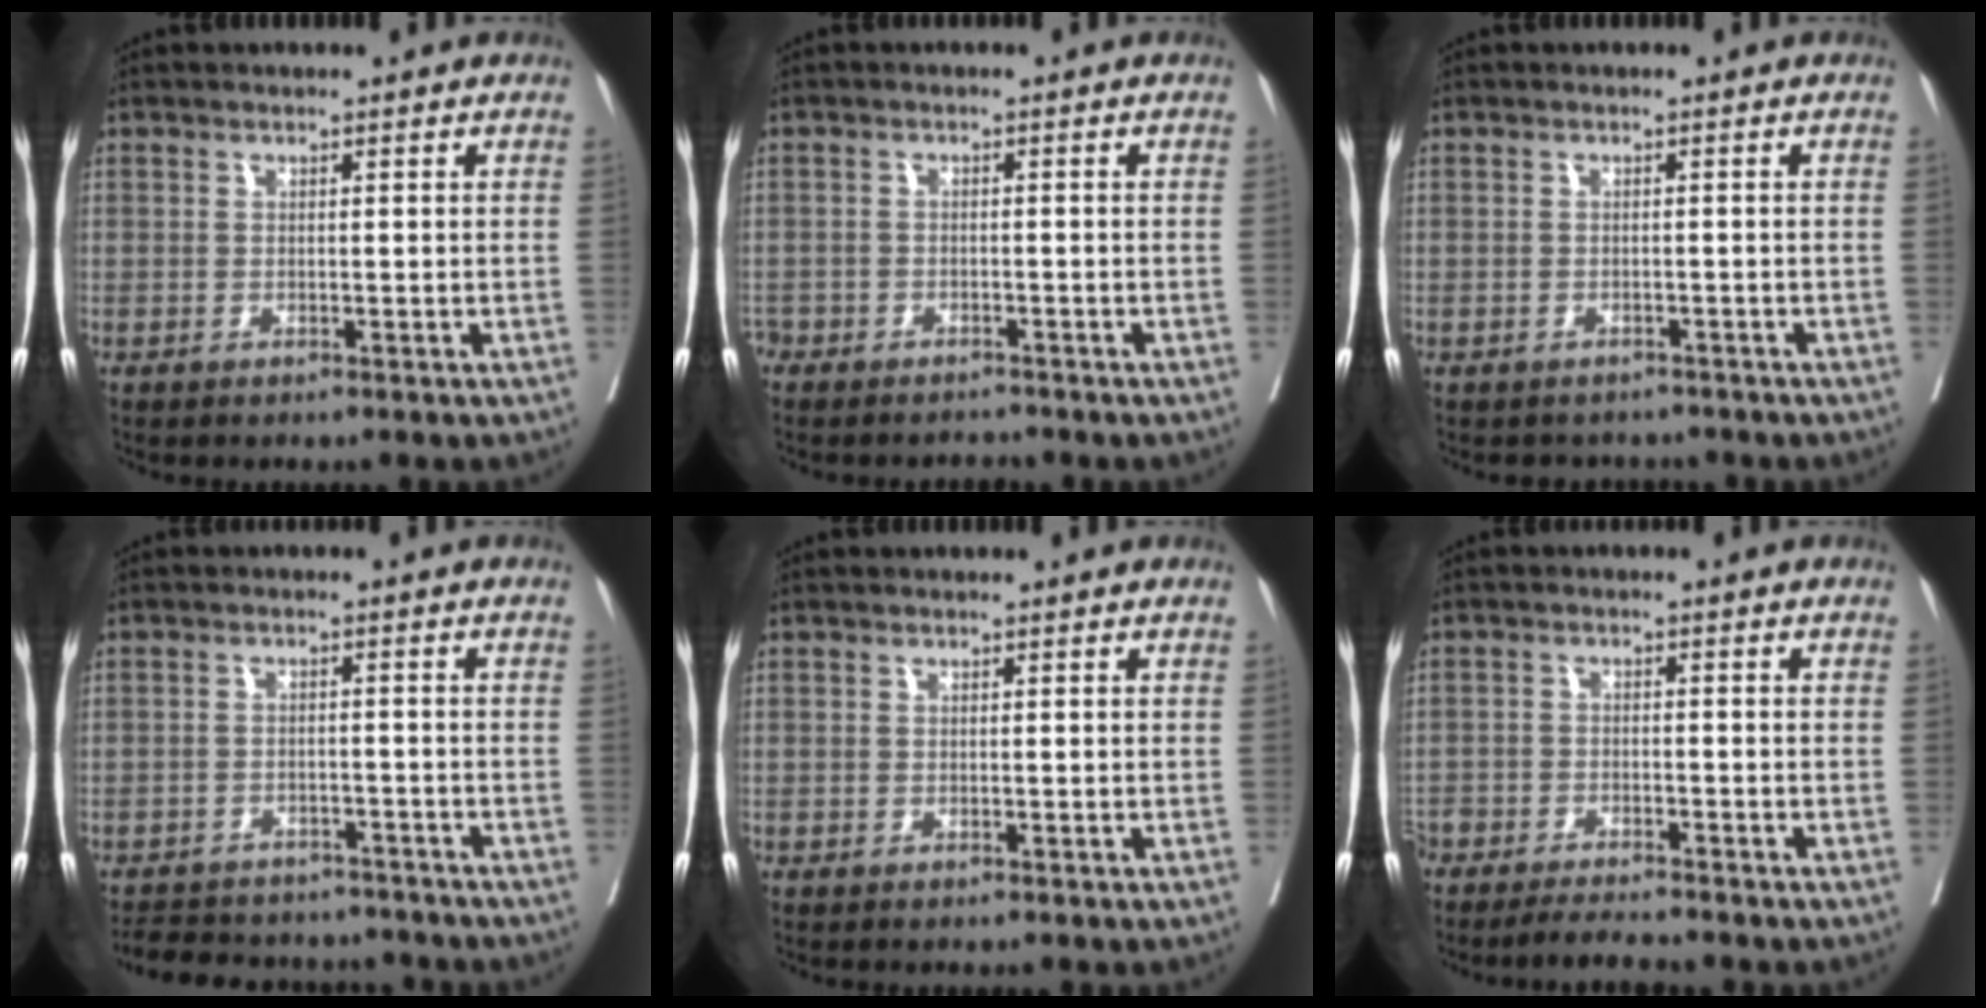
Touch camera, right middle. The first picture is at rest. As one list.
[{"total": 4.3, "force": [-3.8, 2.0, -0.1], "torque": [0.002, -0.004, -0.069]}, {"total": 3.0, "force": [-2.7, 1.3, -0.3], "torque": [0.005, 0.003, -0.039]}, {"total": 12.8, "force": [-11.8, 4.1, 3.1], "torque": [-0.060, 0.011, -0.153]}, {"total": 0.0}, {"total": 6.1, "force": [-5.7, 0.6, 2.0], "torque": [-0.028, -0.013, -0.096]}]